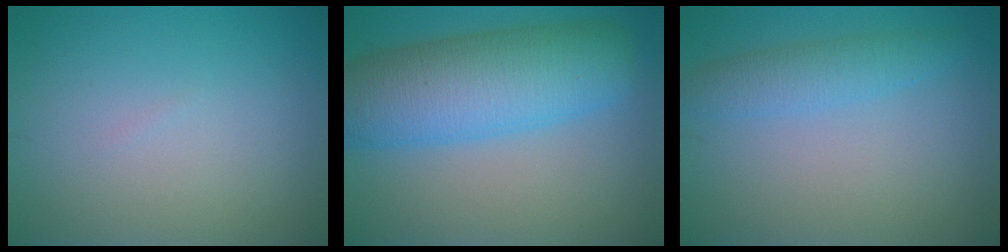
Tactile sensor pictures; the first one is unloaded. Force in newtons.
{"total": 9.6, "press": 9.6, "slide": 0.4}
{"total": 2.6, "press": 2.6, "slide": 0.0}